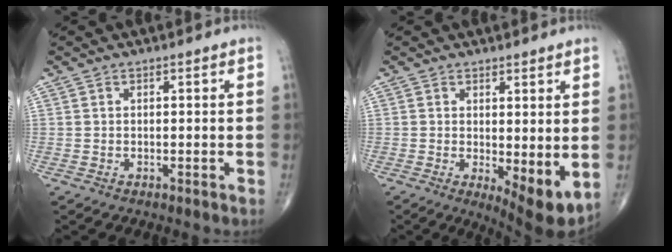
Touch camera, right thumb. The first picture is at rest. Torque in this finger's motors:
{"motor_torque": [-0.25, 0.74, -0.01, -0.02, 0.04]}